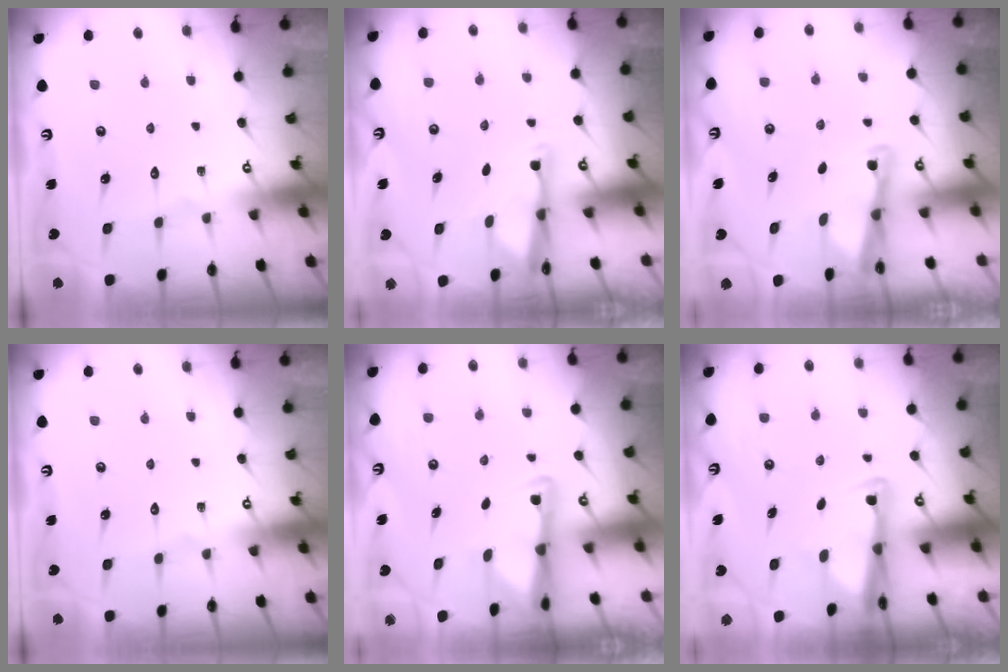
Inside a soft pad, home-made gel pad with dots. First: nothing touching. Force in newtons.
{"total": 2.9, "press": 2.9, "slide": 0.6}
{"total": 2.5, "press": 2.5, "slide": 0.1}
{"total": 0.0}
{"total": 2.9, "press": 2.9, "slide": 0.5}
{"total": 3.0, "press": 2.9, "slide": 1.0}